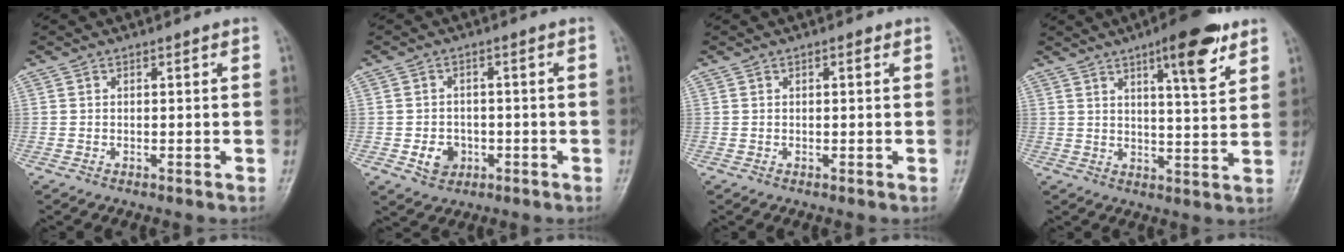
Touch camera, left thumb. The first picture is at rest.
{"total": 4.5, "force": [-1.5, 3.8, 1.9], "torque": [-0.012, 0.006, -0.020]}
{"total": 0.9, "force": [0.4, 0.4, 0.8], "torque": [-0.009, 0.003, 0.002]}
{"total": 11.2, "force": [6.4, 2.7, 8.9], "torque": [-0.111, -0.033, 0.089]}